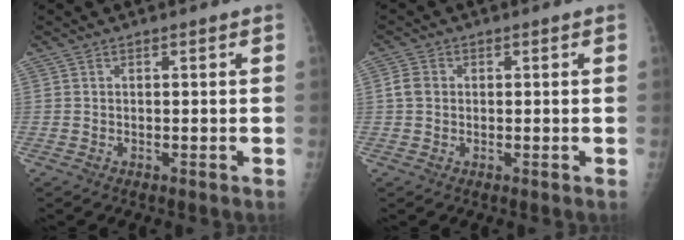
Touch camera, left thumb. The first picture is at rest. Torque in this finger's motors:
{"motor_torque": [0.40, 0.29, 0.04, 0.13, 0.01]}